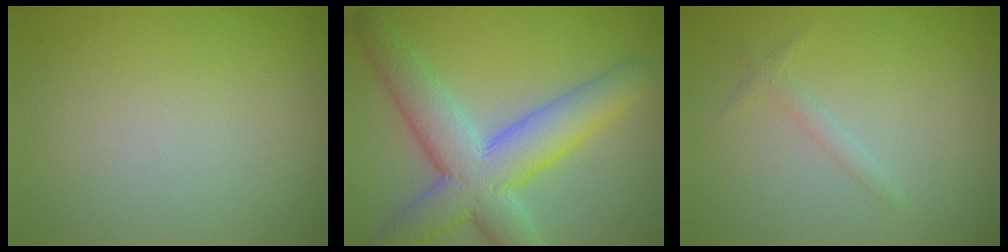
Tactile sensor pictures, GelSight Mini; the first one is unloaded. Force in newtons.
{"total": 8.3, "press": 8.3, "slide": 0.5}
{"total": 0.9, "press": 0.9, "slide": 0.1}